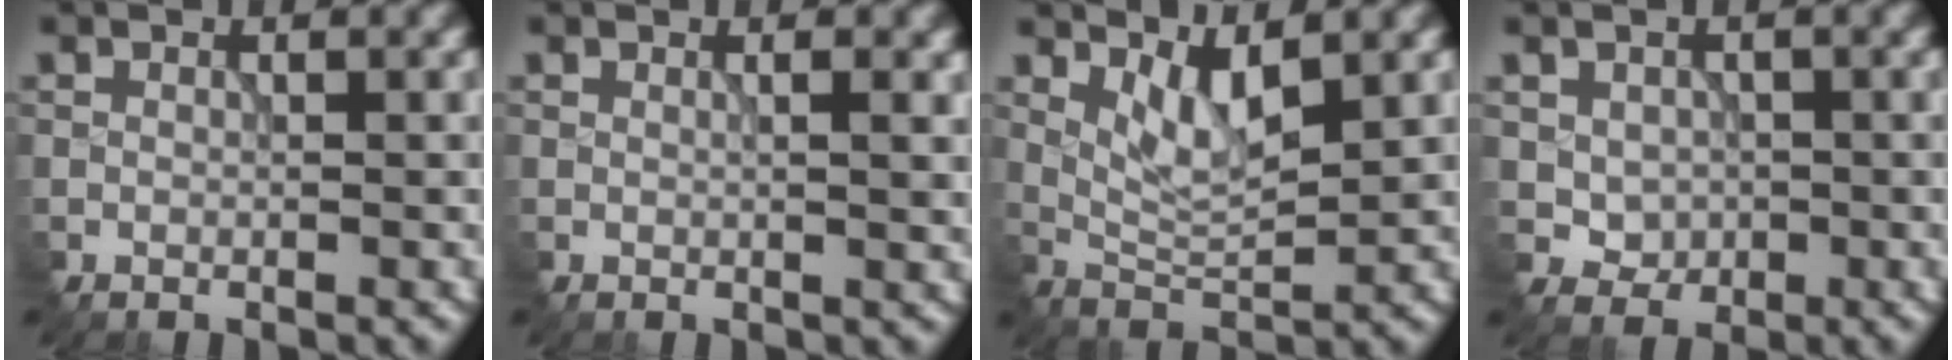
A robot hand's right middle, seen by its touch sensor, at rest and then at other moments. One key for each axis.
{"total": 1.5, "fx": 0.3, "fy": 0.5, "fz": 1.4, "tx": -0.018, "ty": 0.004, "tz": 0.004}
{"total": 3.1, "fx": 1.7, "fy": 1.0, "fz": 2.4, "tx": -0.056, "ty": -0.011, "tz": 0.040}
{"total": 1.8, "fx": 0.0, "fy": 1.7, "fz": 0.6, "tx": -0.019, "ty": -0.006, "tz": 0.006}